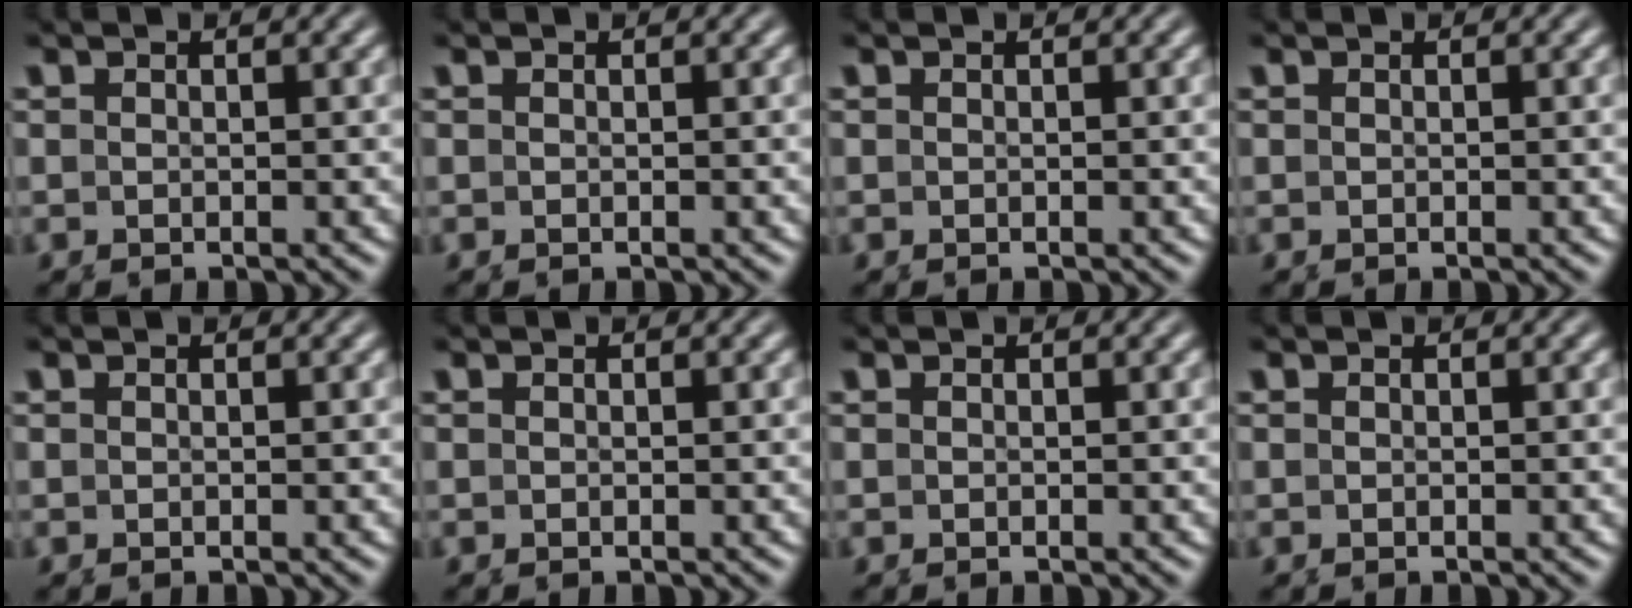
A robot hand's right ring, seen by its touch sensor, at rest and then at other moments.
{"total": 0.0}
{"total": 0.0}
{"total": 1.5, "force": [-0.3, -1.4, -0.5], "torque": [0.016, -0.010, 0.006]}
{"total": 0.0}
{"total": 0.0}
{"total": 0.0}
{"total": 0.0}